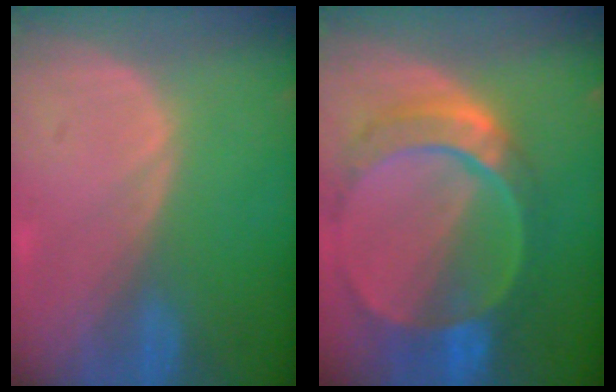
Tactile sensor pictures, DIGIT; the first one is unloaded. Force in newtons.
{"total": 10.2, "press": 8.6, "slide": 5.5}